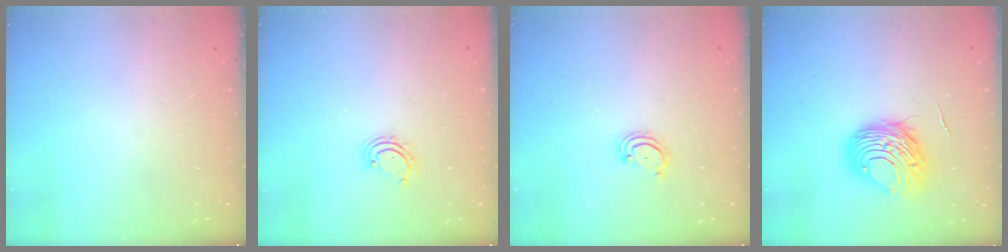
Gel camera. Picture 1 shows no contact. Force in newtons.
{"total": 2.7, "press": 2.6, "slide": 0.5}
{"total": 2.5, "press": 2.5, "slide": 0.3}
{"total": 9.5, "press": 9.5, "slide": 1.0}